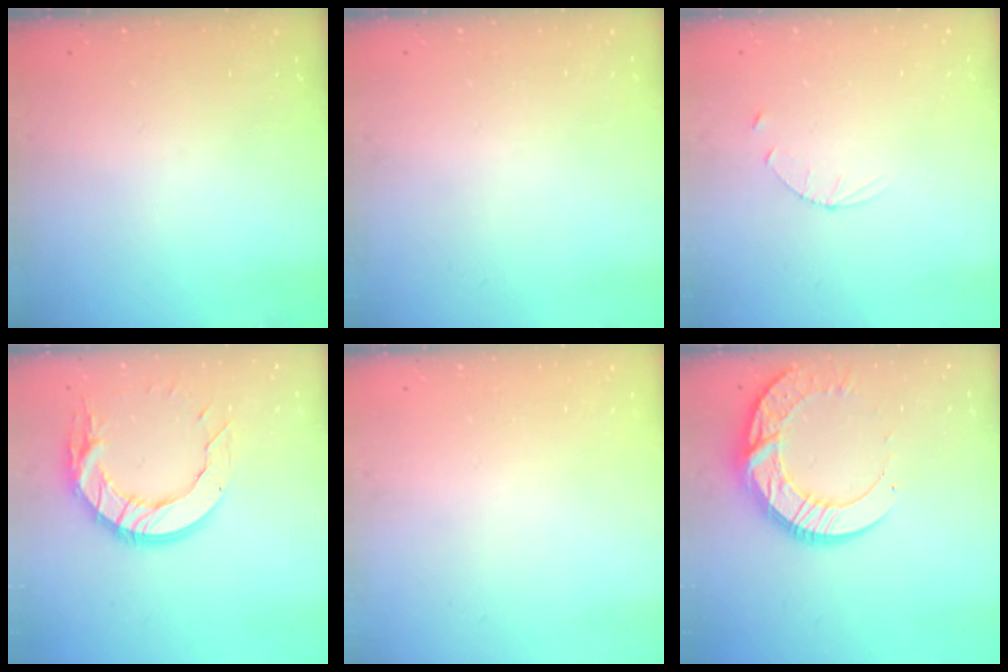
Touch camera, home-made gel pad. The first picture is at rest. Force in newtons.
{"total": 0.0}
{"total": 3.0, "press": 2.9, "slide": 0.4}
{"total": 15.4, "press": 15.3, "slide": 1.5}
{"total": 0.0}
{"total": 17.2, "press": 17.1, "slide": 1.6}